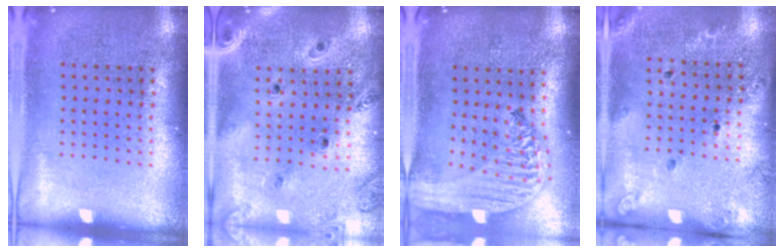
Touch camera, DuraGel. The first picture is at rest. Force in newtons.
{"total": 1.2, "press": 1.2, "slide": 0.2}
{"total": 2.7, "press": 2.2, "slide": 1.5}
{"total": 1.3, "press": 1.2, "slide": 0.4}